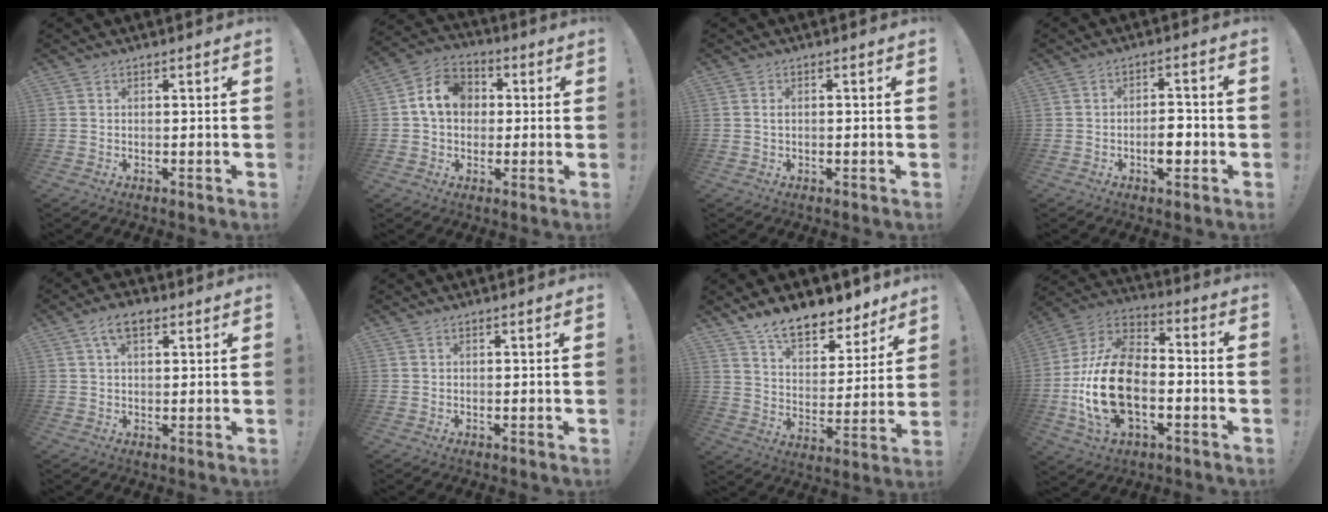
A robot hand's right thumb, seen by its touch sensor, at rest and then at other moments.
{"total": 11.4, "force": [2.3, 9.4, 6.2], "torque": [-0.101, 0.016, 0.050]}
{"total": 0.9, "force": [-0.3, 0.2, 0.9], "torque": [-0.019, 0.003, -0.005]}
{"total": 5.9, "force": [-2.1, 2.5, 4.9], "torque": [-0.071, 0.003, -0.039]}
{"total": 6.0, "force": [2.9, 3.1, 4.3], "torque": [-0.070, 0.001, 0.053]}
{"total": 0.0}
{"total": 12.3, "force": [10.4, 4.6, 4.7], "torque": [-0.080, -0.083, 0.188]}
{"total": 22.4, "force": [-5.4, 13.6, 17.0], "torque": [-0.334, 0.028, -0.080]}